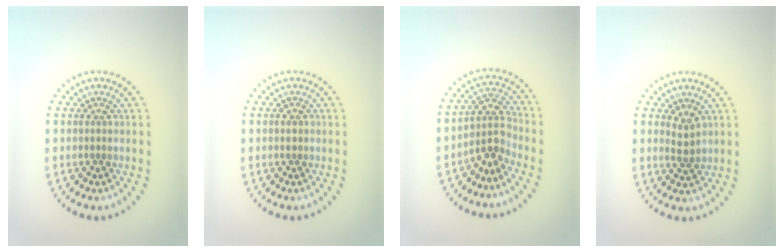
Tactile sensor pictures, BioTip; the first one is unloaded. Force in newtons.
{"total": 1.1, "press": 1.1, "slide": 0.0}
{"total": 3.0, "press": 2.3, "slide": 2.0}
{"total": 1.9, "press": 1.7, "slide": 0.7}